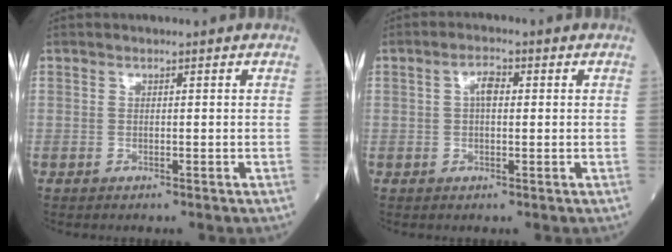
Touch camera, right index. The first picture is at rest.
{"total": 2.7, "force": [0.4, 1.2, 2.4], "torque": [-0.045, 0.011, 0.006]}